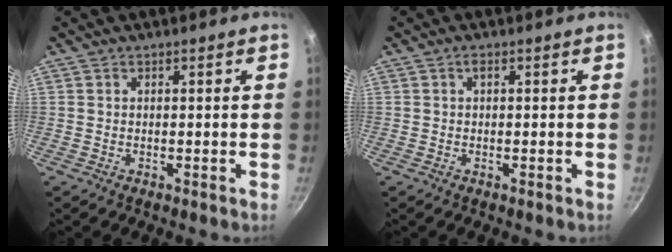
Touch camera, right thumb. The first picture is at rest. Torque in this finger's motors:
{"motor_torque": [0.09, 0.06, 0.17, -0.03, -0.05]}